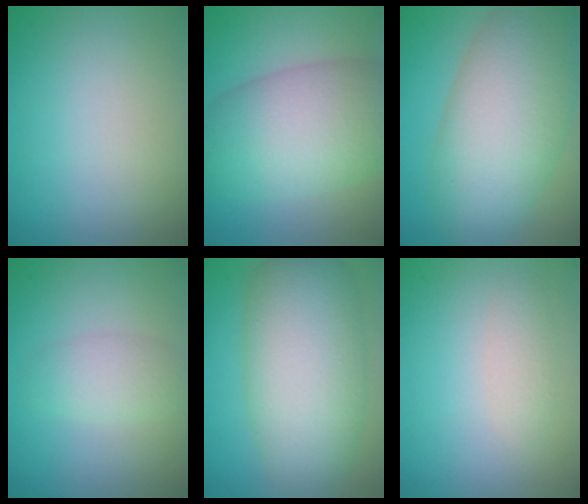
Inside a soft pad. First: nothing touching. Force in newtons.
{"total": 10.2, "press": 10.2, "slide": 0.6}
{"total": 11.1, "press": 11.0, "slide": 0.8}
{"total": 2.4, "press": 2.4, "slide": 0.1}
{"total": 10.4, "press": 10.4, "slide": 0.1}
{"total": 1.4, "press": 1.4, "slide": 0.1}